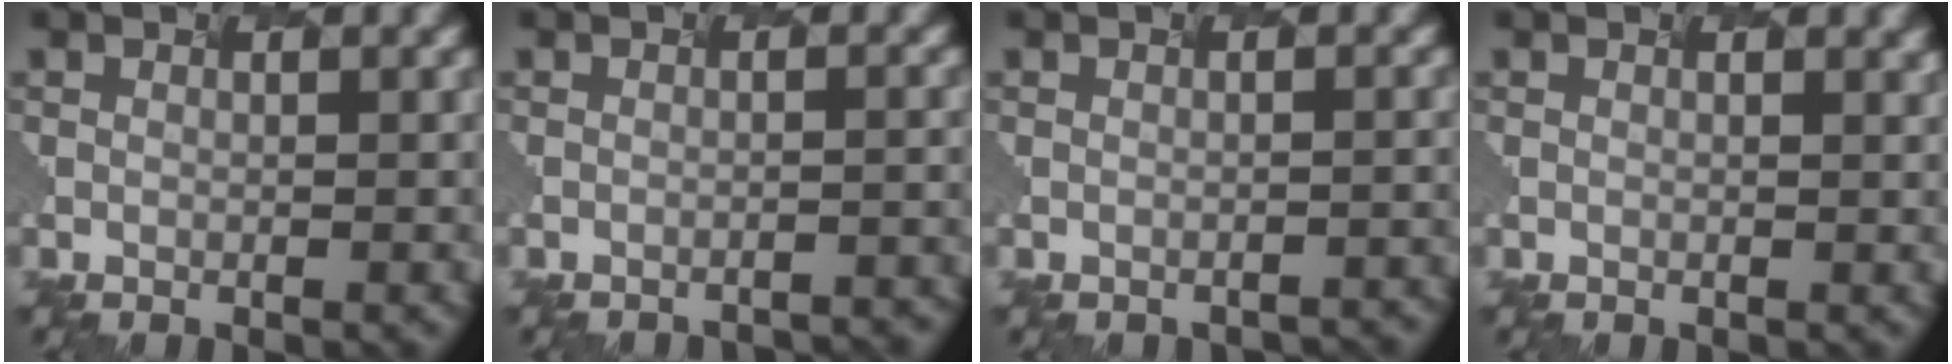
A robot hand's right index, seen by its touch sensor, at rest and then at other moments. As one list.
[{"total": 2.8, "force": [-2.3, 0.6, 1.4], "torque": [0.008, 0.008, -0.021]}, {"total": 1.4, "force": [-1.0, 0.6, 0.7], "torque": [0.003, 0.002, -0.006]}, {"total": 0.6, "force": [0.5, 0.3, 0.0], "torque": [0.007, 0.001, 0.002]}]